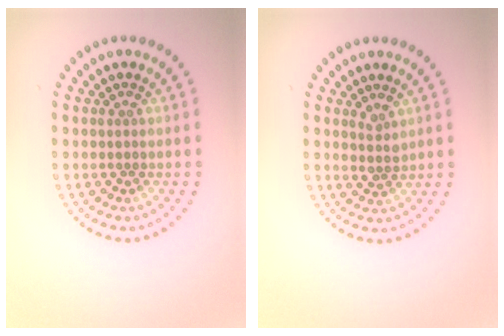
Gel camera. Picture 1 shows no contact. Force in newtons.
{"total": 1.4, "press": 1.1, "slide": 0.8}